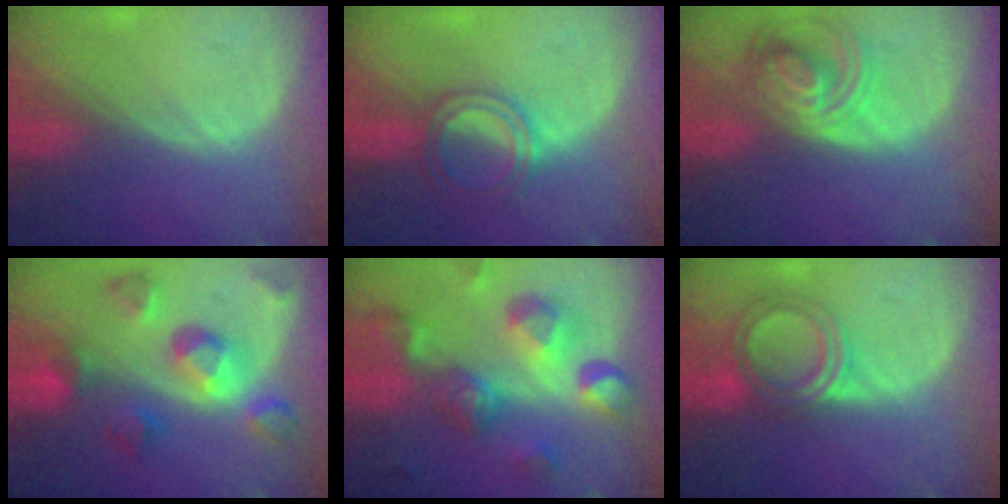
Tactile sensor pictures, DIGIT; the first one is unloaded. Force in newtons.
{"total": 5.1, "press": 4.7, "slide": 1.9}
{"total": 7.5, "press": 6.7, "slide": 3.5}
{"total": 10.0, "press": 8.9, "slide": 4.6}
{"total": 11.0, "press": 9.8, "slide": 4.9}
{"total": 5.7, "press": 5.6, "slide": 1.3}